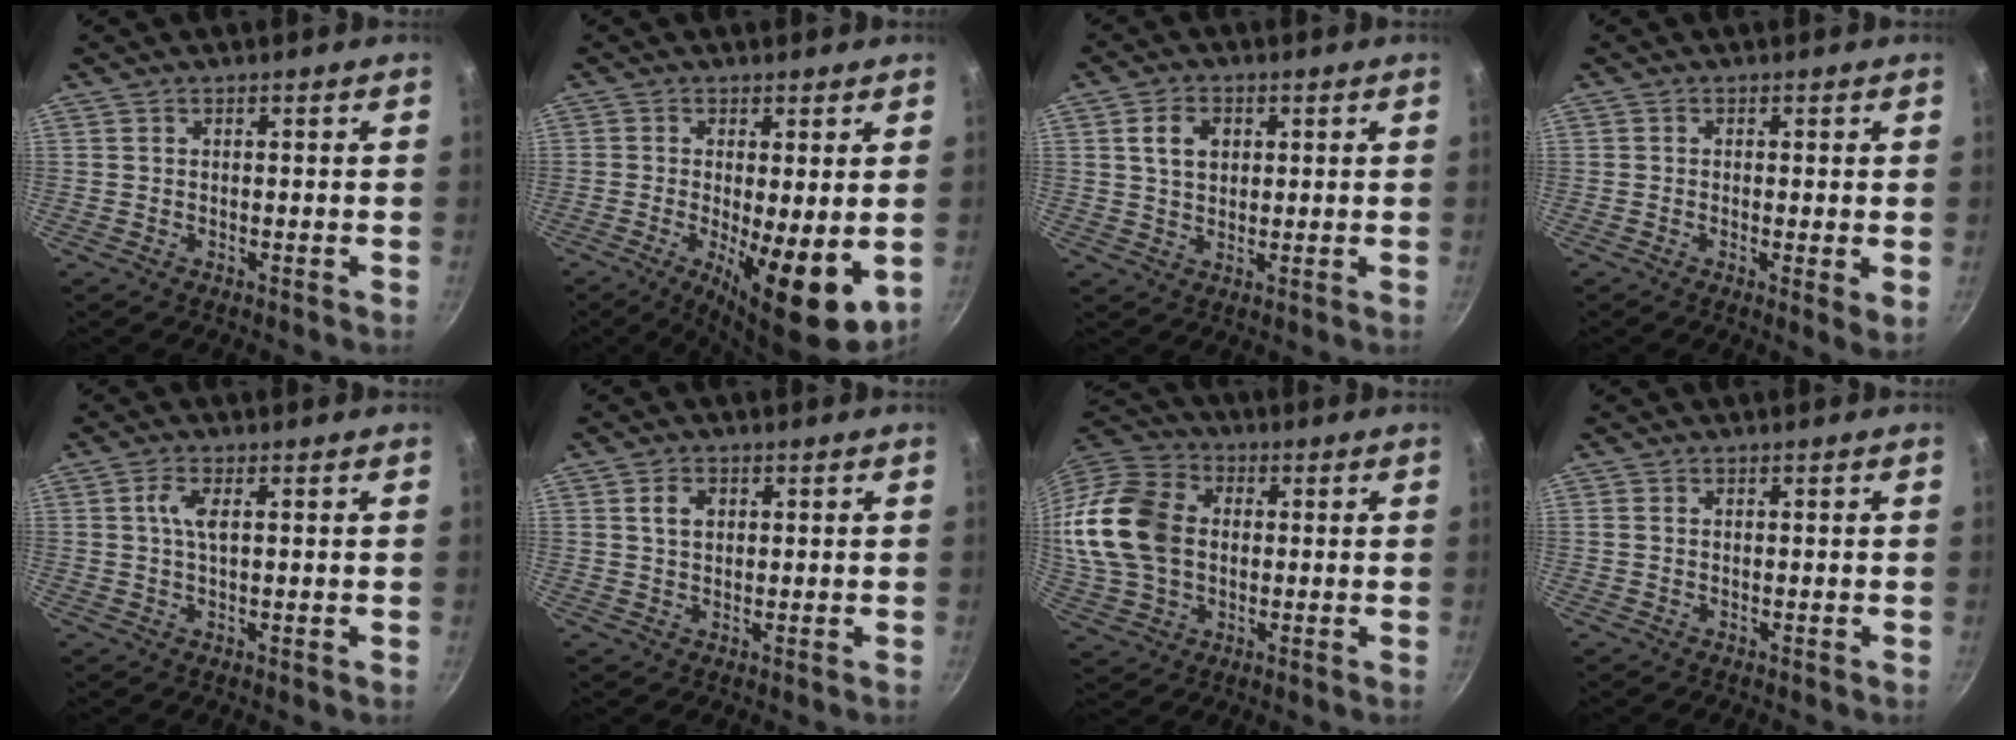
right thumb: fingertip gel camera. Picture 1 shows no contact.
{"total": 11.9, "force": [-1.8, 3.5, 11.2], "torque": [-0.165, -0.014, -0.019]}
{"total": 5.5, "force": [1.5, 4.0, 3.4], "torque": [-0.045, -0.001, 0.027]}
{"total": 3.4, "force": [-0.1, 0.8, 3.3], "torque": [-0.047, -0.014, -0.005]}
{"total": 3.7, "force": [0.8, 1.2, 3.4], "torque": [-0.076, 0.004, 0.014]}
{"total": 3.2, "force": [0.9, 2.3, 2.0], "torque": [-0.024, 0.002, 0.015]}
{"total": 18.9, "force": [1.1, 14.0, 12.7], "torque": [-0.247, 0.021, 0.017]}
{"total": 0.8, "force": [0.1, 0.6, 0.5], "torque": [-0.009, 0.002, 0.000]}